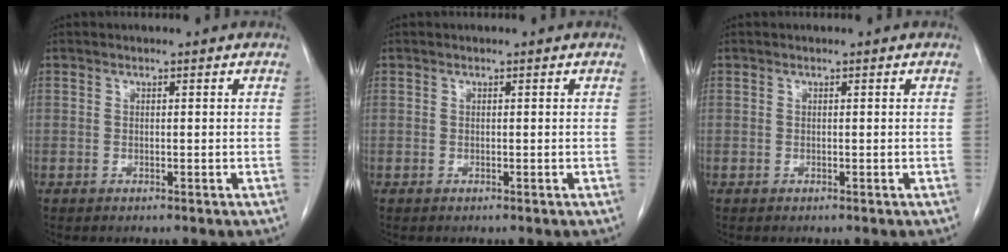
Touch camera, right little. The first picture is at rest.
{"total": 0.0}
{"total": 0.0}